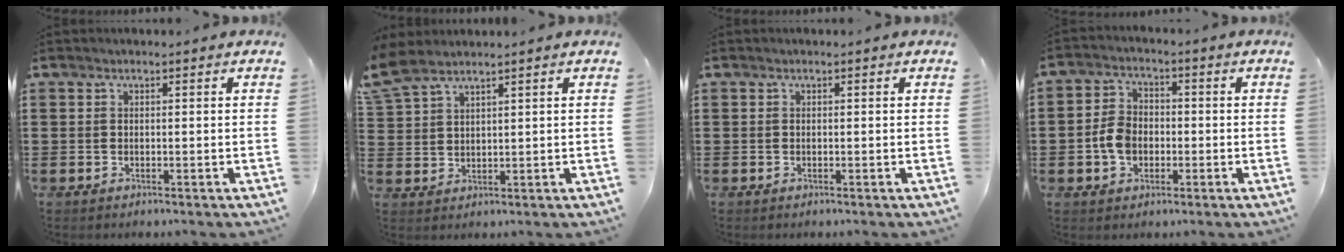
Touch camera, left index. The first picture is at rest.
{"total": 4.0, "force": [3.3, 1.5, 1.9], "torque": [-0.050, -0.003, 0.060]}
{"total": 0.0}
{"total": 5.3, "force": [-1.3, 3.8, 3.4], "torque": [-0.085, 0.003, -0.029]}